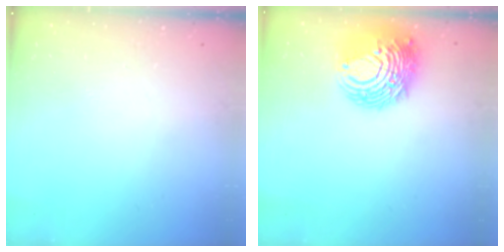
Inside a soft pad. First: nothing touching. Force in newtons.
{"total": 13.8, "press": 13.7, "slide": 1.8}